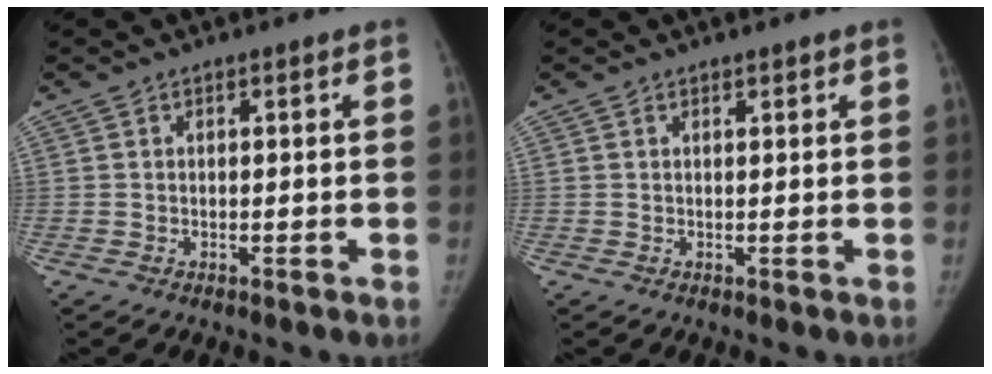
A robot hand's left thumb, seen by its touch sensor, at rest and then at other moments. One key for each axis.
{"total": 0.7, "fx": 0.5, "fy": 0.2, "fz": 0.3, "tx": -0.007, "ty": -0.003, "tz": 0.009}